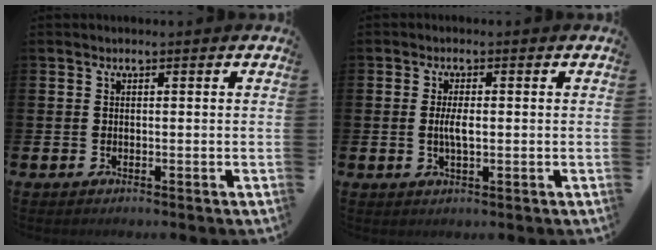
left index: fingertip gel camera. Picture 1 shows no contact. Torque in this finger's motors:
{"motor_torque": [0.65, 0.12, 0.09, 0.06]}